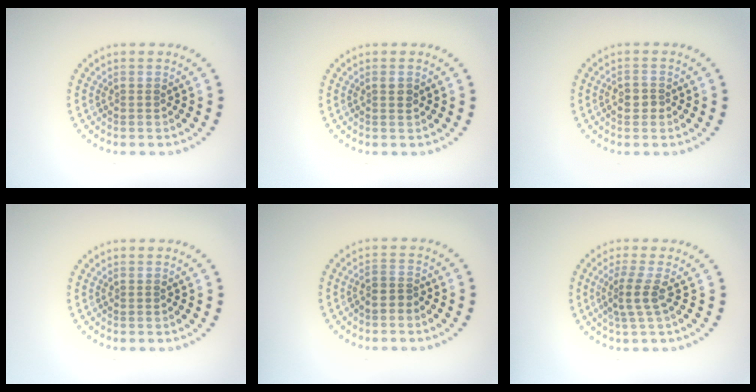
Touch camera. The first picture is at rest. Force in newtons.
{"total": 1.0, "press": 0.9, "slide": 0.4}
{"total": 1.2, "press": 1.2, "slide": 0.2}
{"total": 0.0}
{"total": 1.2, "press": 0.9, "slide": 0.8}
{"total": 2.4, "press": 1.7, "slide": 1.8}